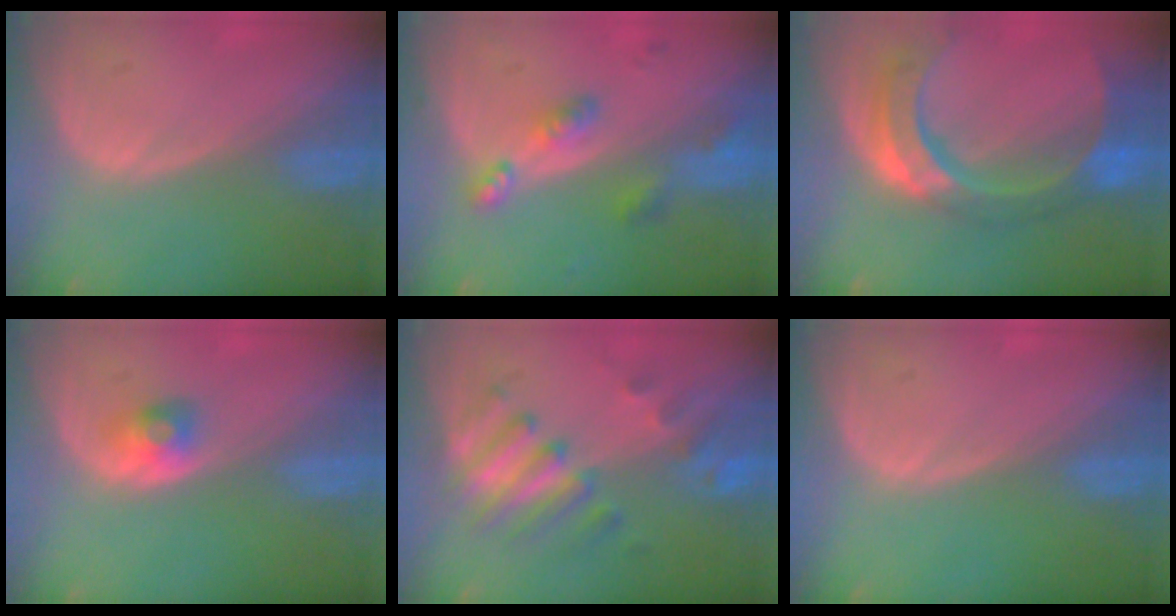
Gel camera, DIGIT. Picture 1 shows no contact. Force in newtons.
{"total": 5.3, "press": 4.8, "slide": 2.2}
{"total": 11.0, "press": 9.3, "slide": 5.9}
{"total": 2.5, "press": 2.3, "slide": 0.9}
{"total": 7.6, "press": 7.4, "slide": 1.6}
{"total": 0.0}